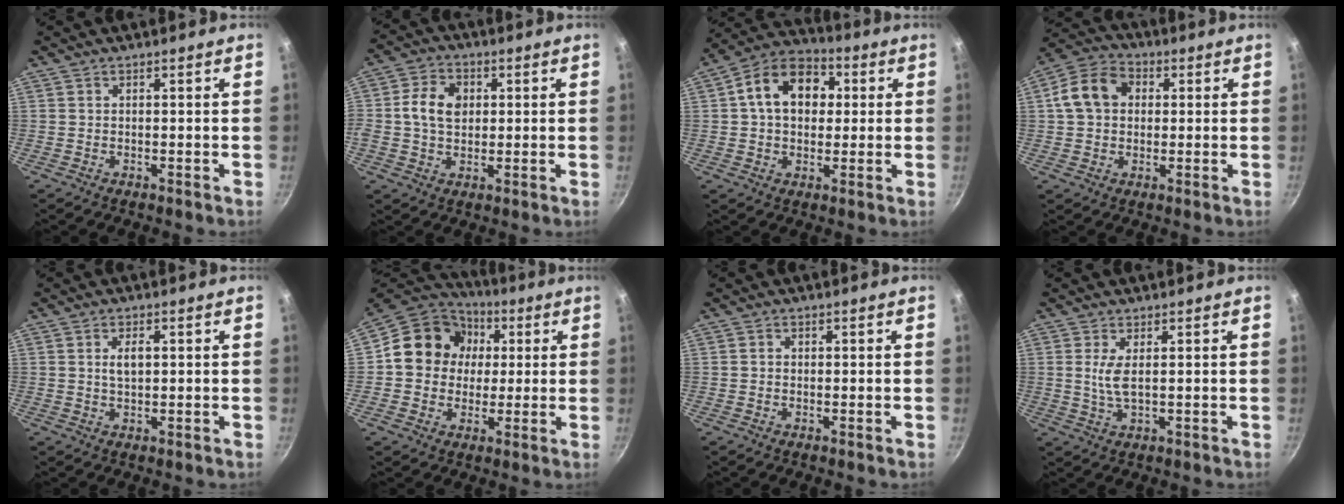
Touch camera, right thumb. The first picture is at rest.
{"total": 8.2, "force": [1.1, 6.2, 5.2], "torque": [-0.081, 0.007, 0.008]}
{"total": 14.0, "force": [2.6, 10.1, 9.3], "torque": [-0.116, 0.023, 0.022]}
{"total": 10.3, "force": [1.6, 8.1, 6.2], "torque": [-0.088, 0.021, 0.010]}
{"total": 3.0, "force": [0.6, 1.5, 2.6], "torque": [-0.038, 0.001, 0.012]}
{"total": 14.8, "force": [2.1, 13.2, 6.4], "torque": [-0.074, 0.024, 0.017]}
{"total": 0.6, "force": [-0.1, 0.6, 0.2], "torque": [-0.002, 0.002, -0.002]}
{"total": 3.8, "force": [0.8, 1.3, 3.5], "torque": [-0.077, -0.006, 0.017]}